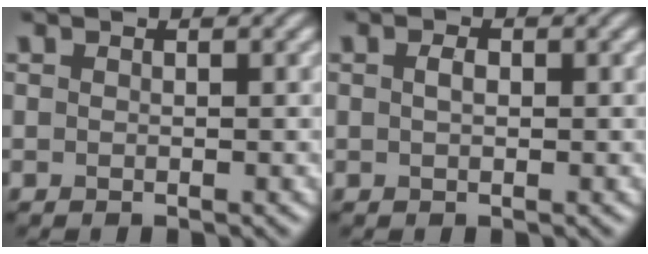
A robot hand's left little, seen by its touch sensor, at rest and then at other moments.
{"total": 1.1, "force": [0.1, 0.6, 0.9], "torque": [-0.018, 0.002, 0.001]}